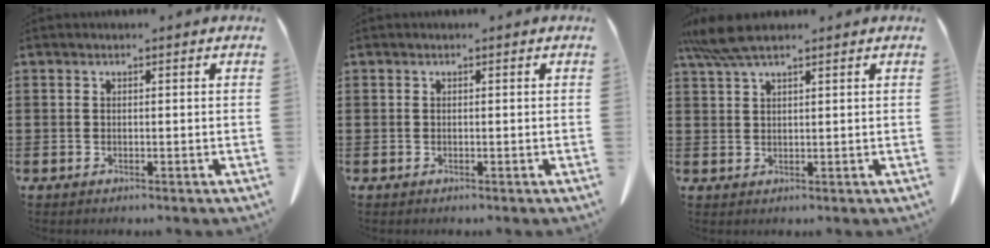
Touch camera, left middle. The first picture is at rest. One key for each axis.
{"total": 0.0}
{"total": 5.4, "fx": 4.0, "fy": 0.8, "fz": 3.5, "tx": -0.078, "ty": -0.002, "tz": 0.075}